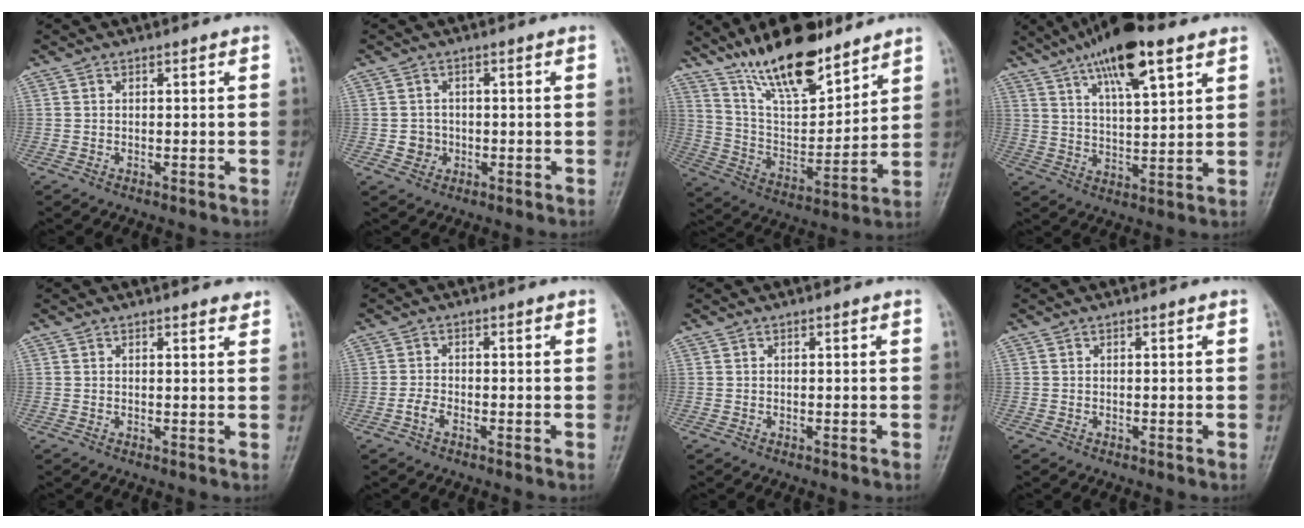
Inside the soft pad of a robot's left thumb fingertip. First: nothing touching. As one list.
[{"total": 2.8, "force": [-0.5, 2.6, 0.6], "torque": [0.006, 0.007, -0.007]}, {"total": 18.5, "force": [13.9, 6.2, 10.5], "torque": [-0.139, -0.077, 0.252]}, {"total": 15.4, "force": [9.2, 4.6, 11.5], "torque": [-0.177, -0.025, 0.156]}, {"total": 1.9, "force": [1.6, 0.4, 0.8], "torque": [-0.006, -0.007, 0.020]}, {"total": 1.9, "force": [-1.1, 1.0, 1.3], "torque": [-0.029, 0.007, -0.024]}, {"total": 0.0}, {"total": 0.0}]